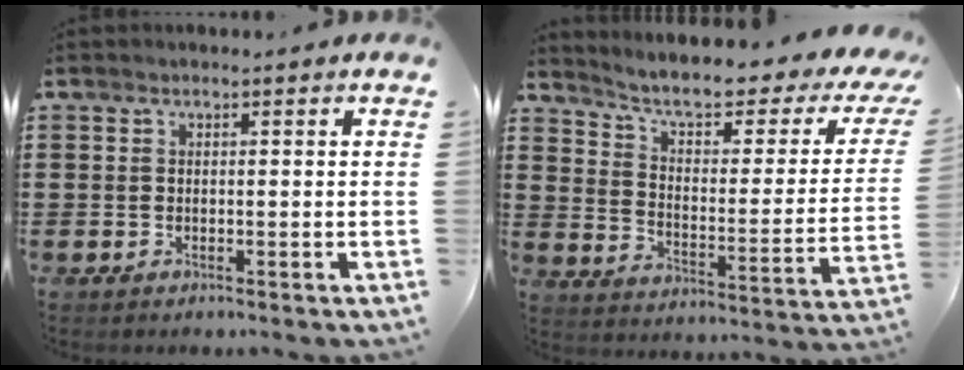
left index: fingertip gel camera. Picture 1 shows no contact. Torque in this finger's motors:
{"motor_torque": [2.14, 0.00, 0.26, 0.11]}